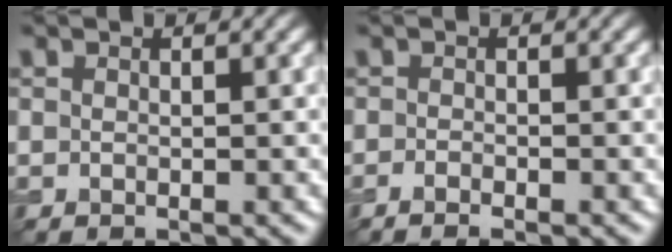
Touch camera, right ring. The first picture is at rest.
{"total": 1.1, "force": [-0.7, 0.3, 0.9], "torque": [-0.015, -0.002, -0.015]}